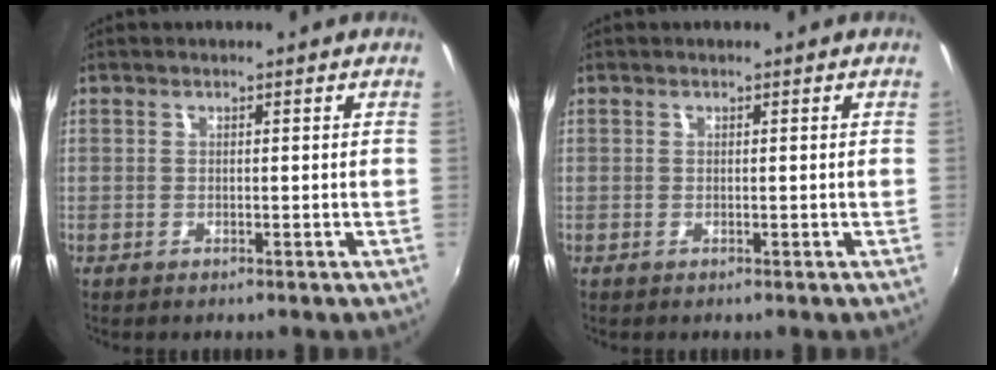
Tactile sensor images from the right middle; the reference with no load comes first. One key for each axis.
{"total": 0.0}